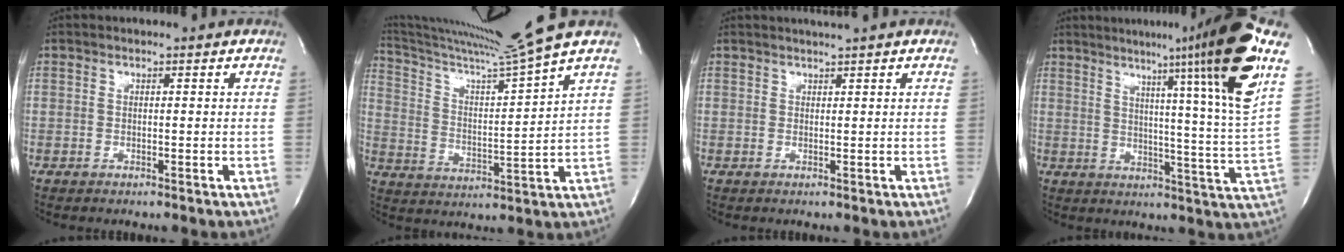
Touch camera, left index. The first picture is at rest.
{"total": 14.9, "force": [12.8, -4.2, 6.2], "torque": [-0.118, -0.047, 0.211]}
{"total": 1.4, "force": [1.2, -0.6, 0.4], "torque": [-0.005, -0.004, 0.024]}
{"total": 19.1, "force": [11.1, -3.2, 15.2], "torque": [-0.204, -0.045, 0.126]}